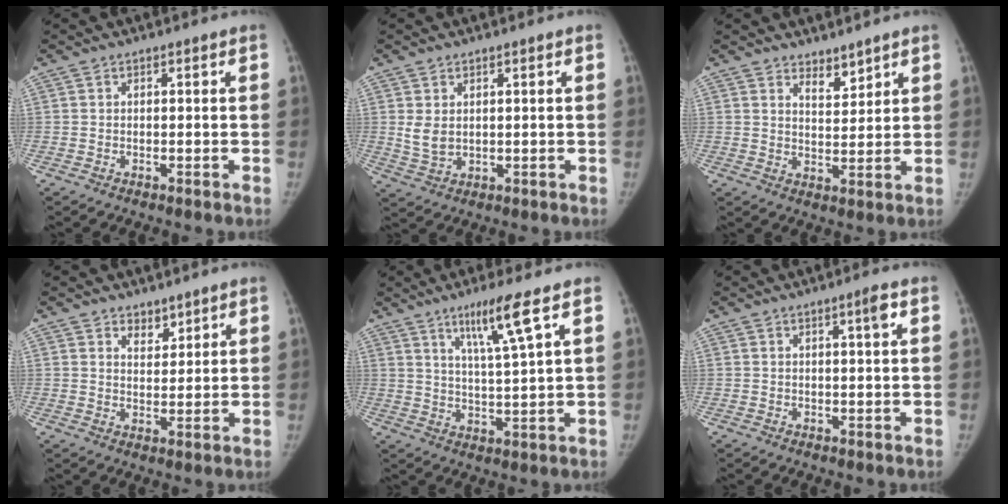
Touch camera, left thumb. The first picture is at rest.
{"total": 3.8, "force": [0.9, 2.6, 2.6], "torque": [-0.045, -0.007, 0.026]}
{"total": 4.0, "force": [3.4, 1.6, 1.5], "torque": [-0.007, -0.030, 0.060]}
{"total": 3.5, "force": [2.7, 1.9, 1.2], "torque": [-0.001, -0.022, 0.048]}
{"total": 8.7, "force": [4.8, -0.4, 7.3], "torque": [-0.133, -0.029, 0.091]}
{"total": 2.2, "force": [0.8, -0.2, 2.0], "torque": [-0.032, -0.002, 0.012]}